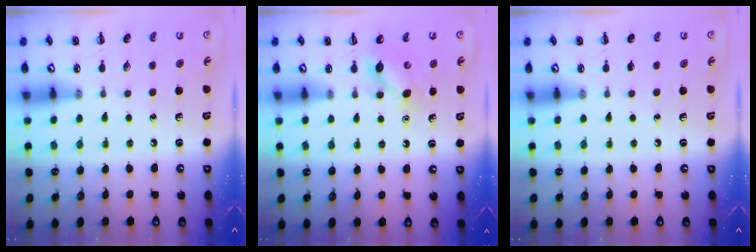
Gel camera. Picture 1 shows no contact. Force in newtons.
{"total": 6.8, "press": 6.7, "slide": 1.3}
{"total": 0.0}